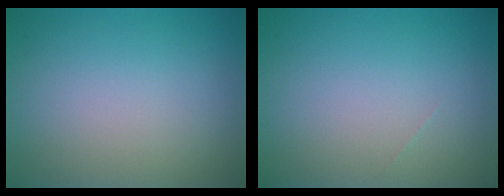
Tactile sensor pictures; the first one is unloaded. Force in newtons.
{"total": 0.0}